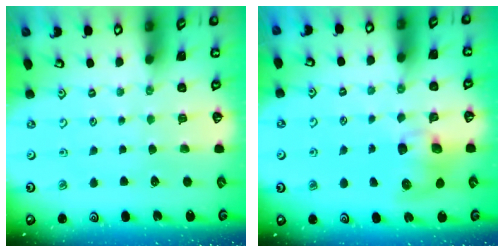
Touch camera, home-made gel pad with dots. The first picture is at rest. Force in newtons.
{"total": 8.7, "press": 8.6, "slide": 1.3}